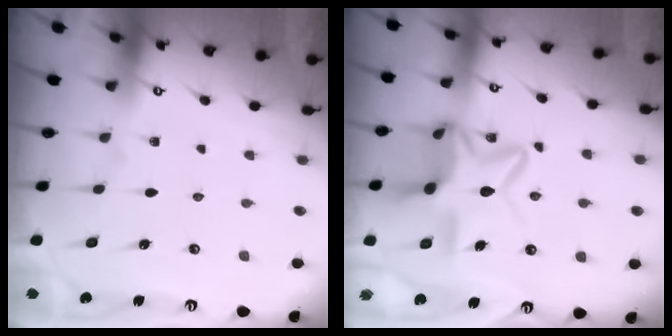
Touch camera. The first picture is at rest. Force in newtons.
{"total": 12.9, "press": 12.9, "slide": 1.2}